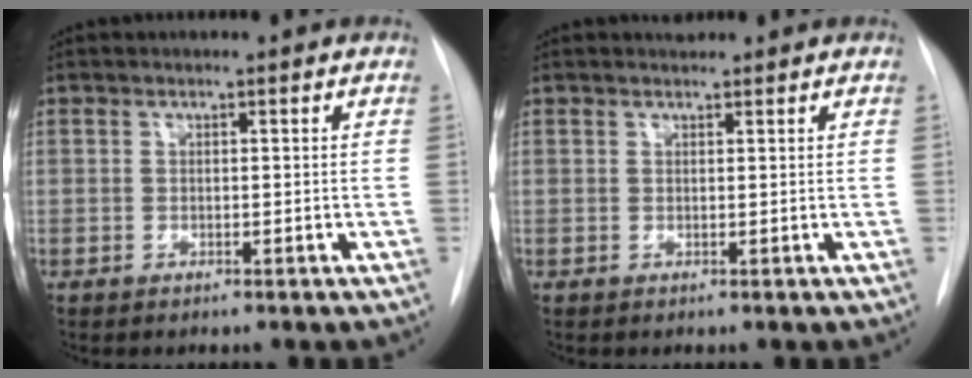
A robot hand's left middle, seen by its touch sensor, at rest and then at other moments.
{"total": 0.9, "force": [0.9, 0.3, 0.0], "torque": [-0.010, 0.004, 0.015]}